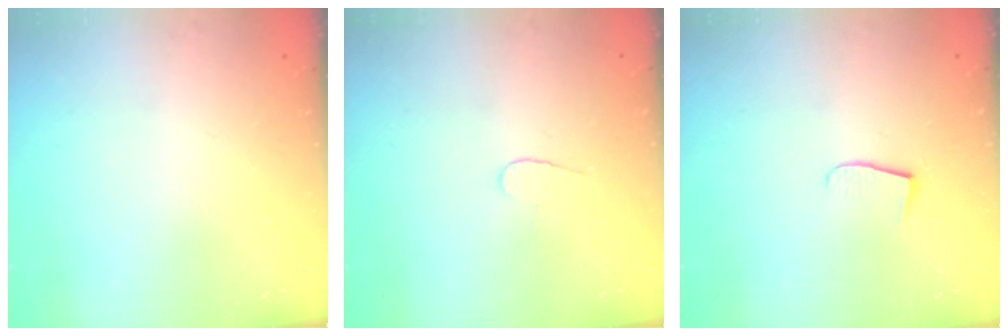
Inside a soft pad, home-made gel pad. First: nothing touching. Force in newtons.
{"total": 3.7, "press": 3.7, "slide": 0.4}
{"total": 6.2, "press": 6.2, "slide": 0.4}